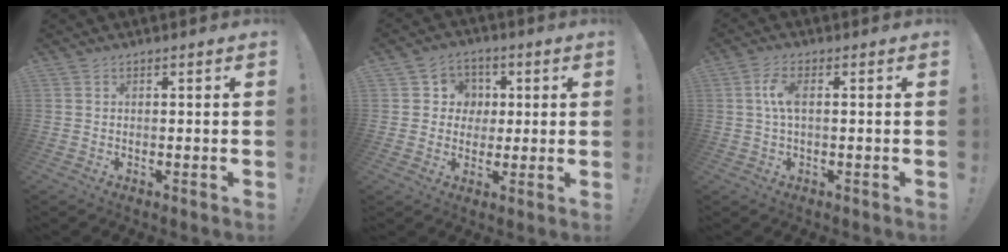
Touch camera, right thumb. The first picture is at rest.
{"total": 7.6, "force": [0.2, 7.4, 1.3], "torque": [-0.012, 0.004, 0.010]}
{"total": 5.5, "force": [0.4, 2.1, 5.1], "torque": [-0.104, 0.000, 0.003]}